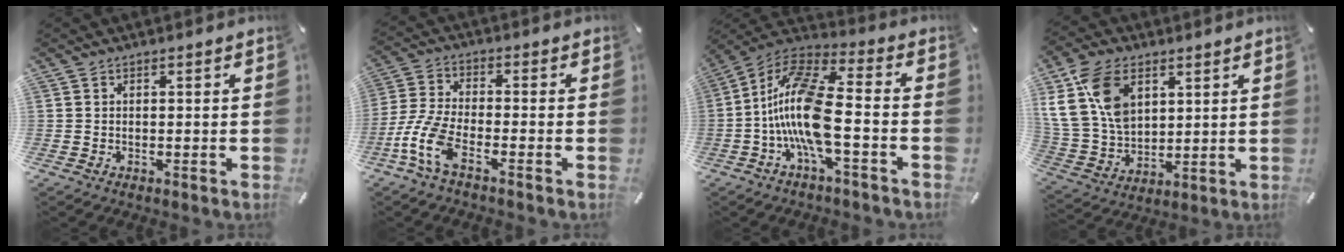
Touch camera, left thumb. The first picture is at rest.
{"total": 9.9, "force": [-4.9, 4.3, 7.4], "torque": [-0.183, -0.004, -0.097]}
{"total": 17.2, "force": [-3.3, 6.3, 15.6], "torque": [-0.330, -0.004, -0.057]}
{"total": 16.3, "force": [6.5, 11.4, 9.6], "torque": [-0.244, -0.008, 0.117]}